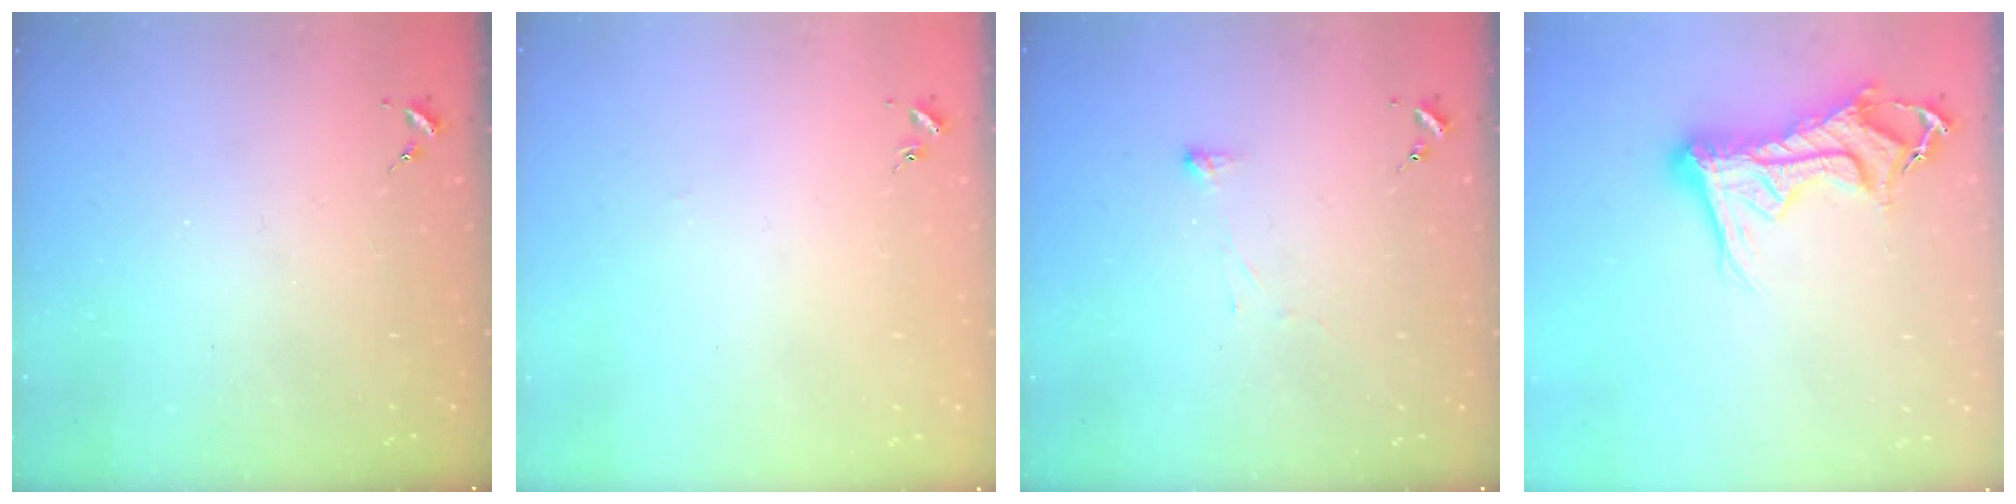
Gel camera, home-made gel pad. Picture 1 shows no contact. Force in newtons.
{"total": 1.1, "press": 1.1, "slide": 0.2}
{"total": 2.9, "press": 2.9, "slide": 0.4}
{"total": 14.5, "press": 14.4, "slide": 1.6}